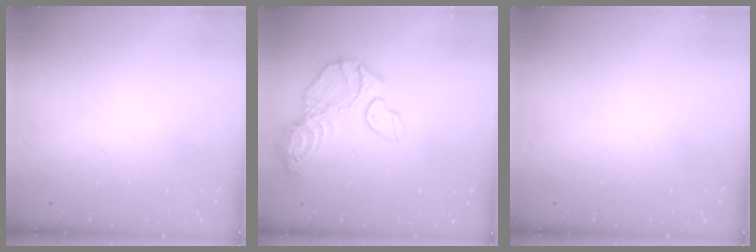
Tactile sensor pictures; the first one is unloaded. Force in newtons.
{"total": 15.0, "press": 14.9, "slide": 1.8}
{"total": 0.0}